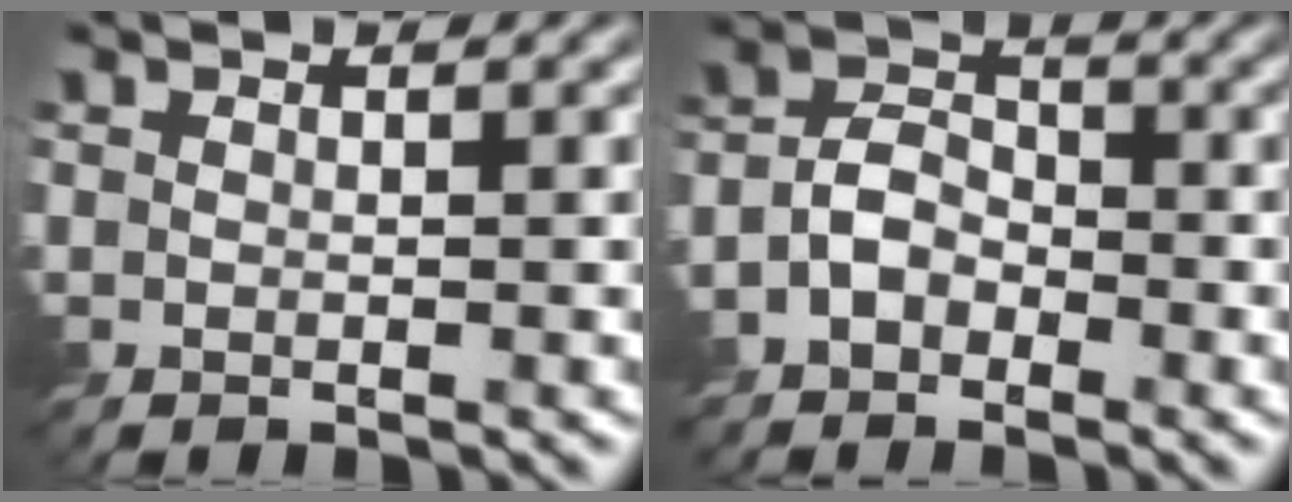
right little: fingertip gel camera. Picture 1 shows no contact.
{"total": 3.1, "force": [-1.8, 2.0, 1.5], "torque": [-0.026, 0.010, -0.043]}